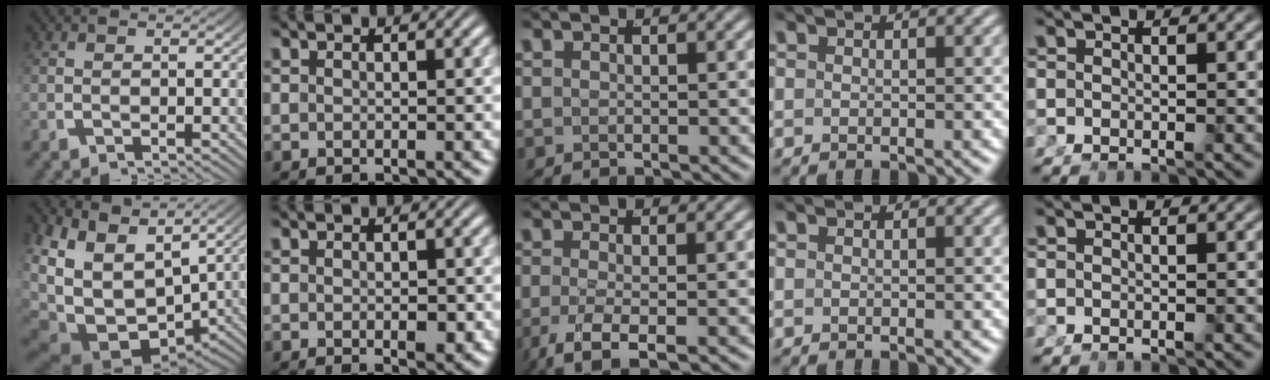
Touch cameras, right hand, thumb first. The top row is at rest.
{"thumb": {"total": 15.4, "force": [-1.8, 10.9, 10.7], "torque": [-0.251, -0.072, 0.006]}, "index": {"total": 1.5, "force": [-0.3, 0.8, 1.2], "torque": [-0.018, -0.007, -0.005]}, "middle": {"total": 4.7, "force": [-2.8, 1.5, 3.4], "torque": [-0.086, -0.036, -0.027]}}